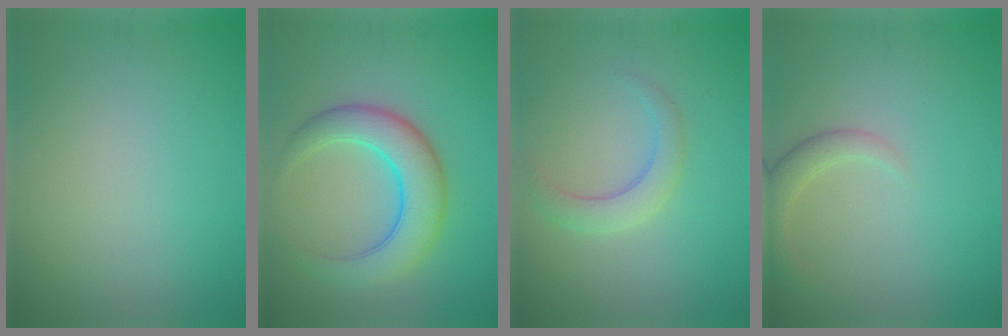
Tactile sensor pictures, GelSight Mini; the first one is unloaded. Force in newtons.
{"total": 6.2, "press": 6.2, "slide": 0.2}
{"total": 2.3, "press": 2.3, "slide": 0.0}
{"total": 2.6, "press": 2.5, "slide": 0.4}